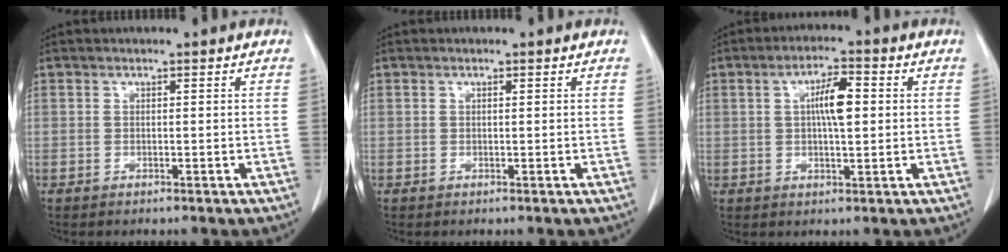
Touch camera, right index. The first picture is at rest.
{"total": 0.0}
{"total": 5.8, "force": [0.9, 1.3, 5.6], "torque": [-0.100, 0.008, 0.015]}